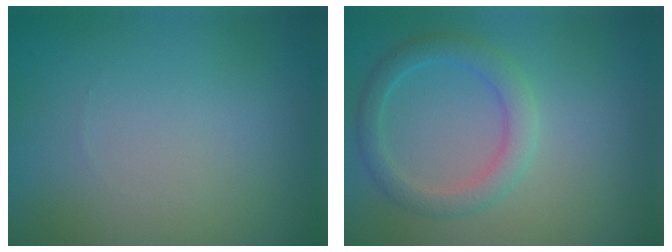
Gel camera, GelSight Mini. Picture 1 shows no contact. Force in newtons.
{"total": 2.8, "press": 2.8, "slide": 0.1}